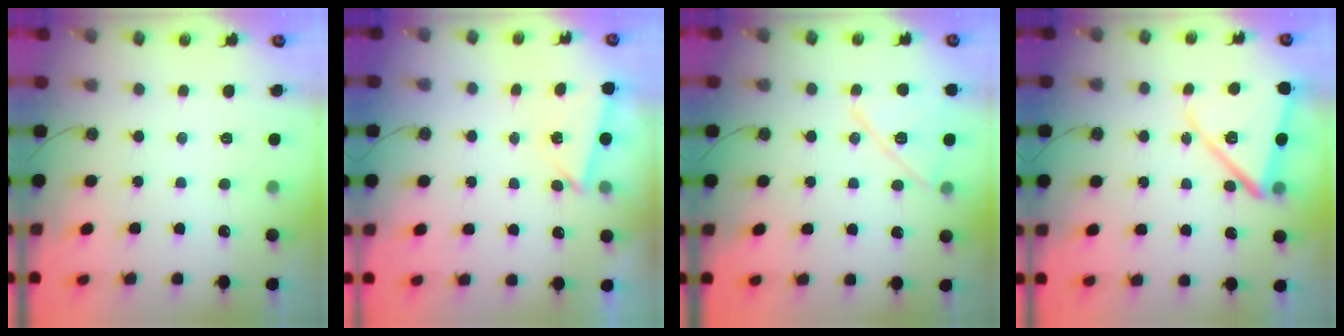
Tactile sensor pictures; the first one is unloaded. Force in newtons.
{"total": 2.0, "press": 1.9, "slide": 0.7}
{"total": 12.9, "press": 12.9, "slide": 0.4}
{"total": 13.4, "press": 13.3, "slide": 1.7}